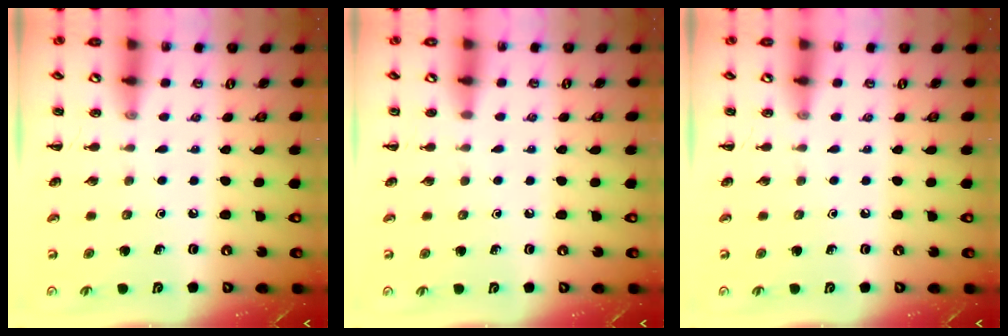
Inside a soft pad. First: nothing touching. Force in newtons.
{"total": 0.7, "press": 0.7, "slide": 0.0}
{"total": 0.0}